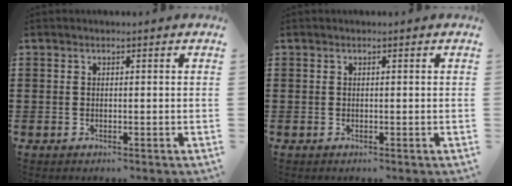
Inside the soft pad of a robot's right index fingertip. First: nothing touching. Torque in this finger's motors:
{"motor_torque": [0.04, 0.02, 0.05, -0.01]}